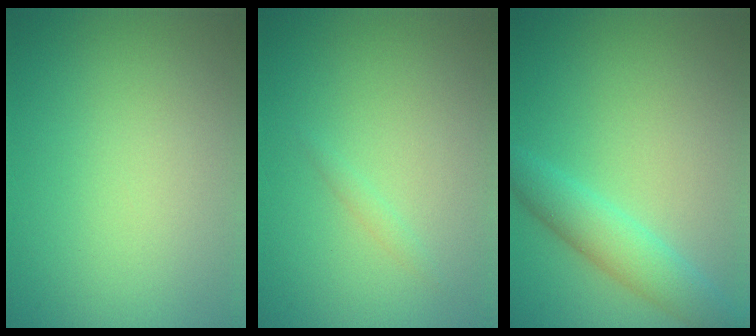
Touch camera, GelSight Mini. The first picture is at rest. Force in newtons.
{"total": 0.6, "press": 0.6, "slide": 0.0}
{"total": 3.7, "press": 3.7, "slide": 0.2}